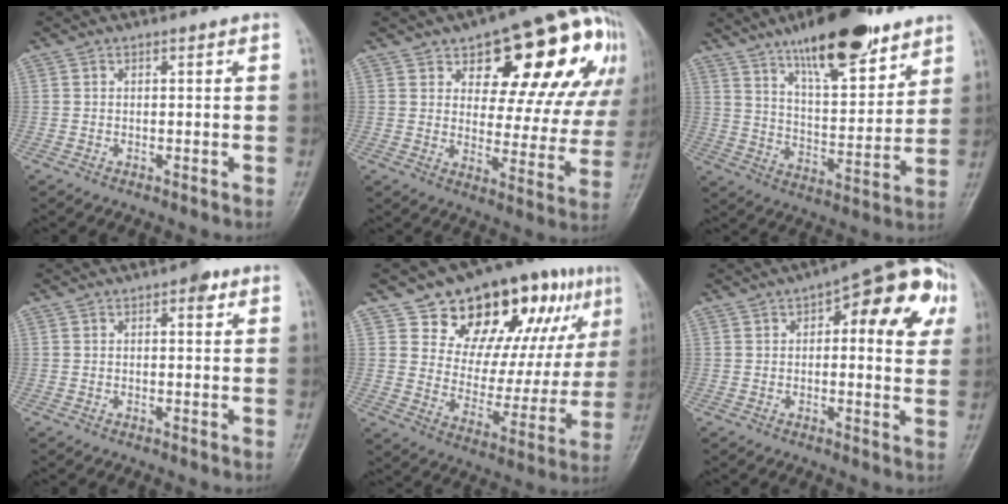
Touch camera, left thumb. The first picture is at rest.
{"total": 23.7, "force": [10.1, 10.6, 18.6], "torque": [-0.196, -0.007, 0.137]}
{"total": 18.6, "force": [12.8, 6.0, 12.1], "torque": [-0.155, -0.069, 0.209]}
{"total": 2.6, "force": [1.3, 1.3, 1.9], "torque": [-0.017, 0.000, 0.013]}
{"total": 23.4, "force": [12.4, 11.9, 15.8], "torque": [-0.172, -0.028, 0.194]}
{"total": 16.3, "force": [5.3, 6.7, 13.8], "torque": [-0.131, 0.015, 0.053]}